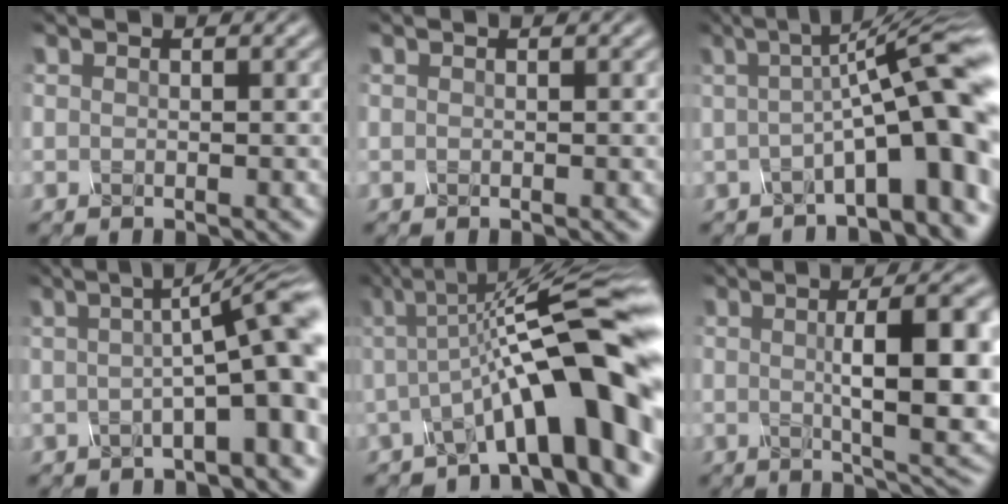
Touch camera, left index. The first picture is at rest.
{"total": 0.0}
{"total": 11.2, "force": [-0.7, 2.7, 10.8], "torque": [-0.129, 0.025, -0.018]}
{"total": 9.1, "force": [0.1, 2.2, 8.9], "torque": [-0.096, 0.026, -0.010]}
{"total": 12.9, "force": [-1.4, 3.1, 12.4], "torque": [-0.168, 0.025, -0.028]}
{"total": 10.6, "force": [0.6, 2.9, 10.1], "torque": [-0.119, 0.006, 0.009]}